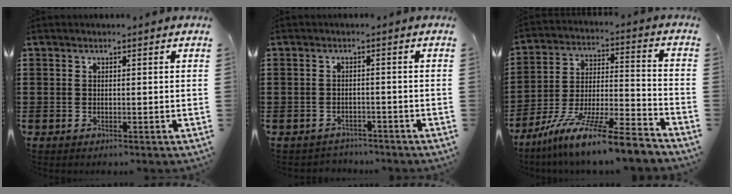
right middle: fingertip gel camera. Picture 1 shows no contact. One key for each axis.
{"total": 1.8, "fx": -1.8, "fy": 0.4, "fz": -0.2, "tx": -0.006, "ty": -0.001, "tz": -0.041}
{"total": 12.2, "fx": -10.1, "fy": -0.2, "fz": 6.8, "tx": -0.113, "ty": 0.010, "tz": -0.191}